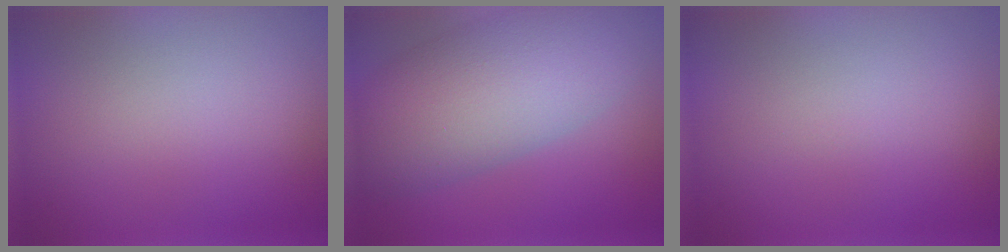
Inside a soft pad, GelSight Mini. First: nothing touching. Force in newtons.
{"total": 10.0, "press": 10.0, "slide": 0.6}
{"total": 0.0}